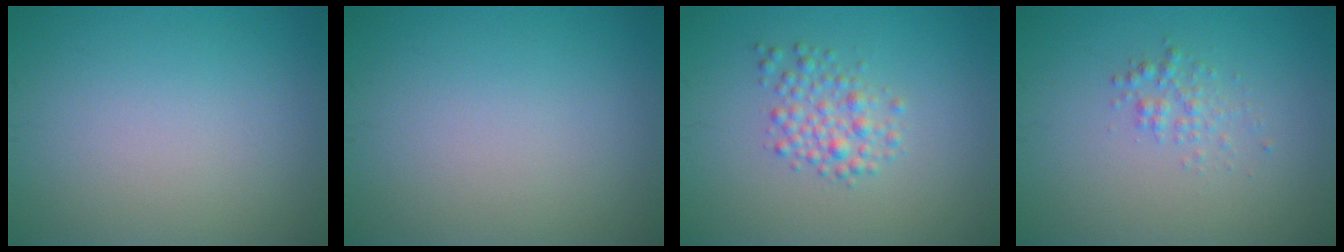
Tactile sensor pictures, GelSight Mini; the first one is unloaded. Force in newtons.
{"total": 0.0}
{"total": 2.6, "press": 2.6, "slide": 0.1}
{"total": 1.5, "press": 1.5, "slide": 0.0}